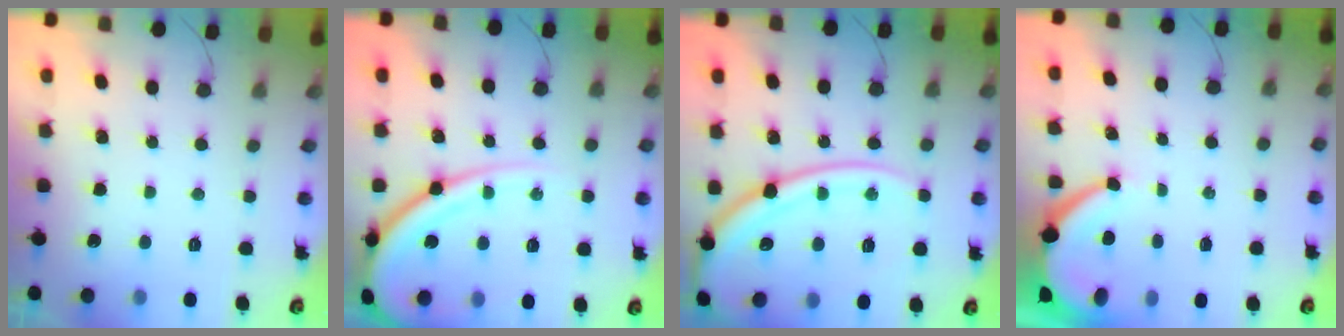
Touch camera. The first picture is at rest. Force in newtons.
{"total": 17.7, "press": 17.7, "slide": 1.5}
{"total": 18.2, "press": 18.1, "slide": 2.1}
{"total": 5.6, "press": 5.6, "slide": 0.5}